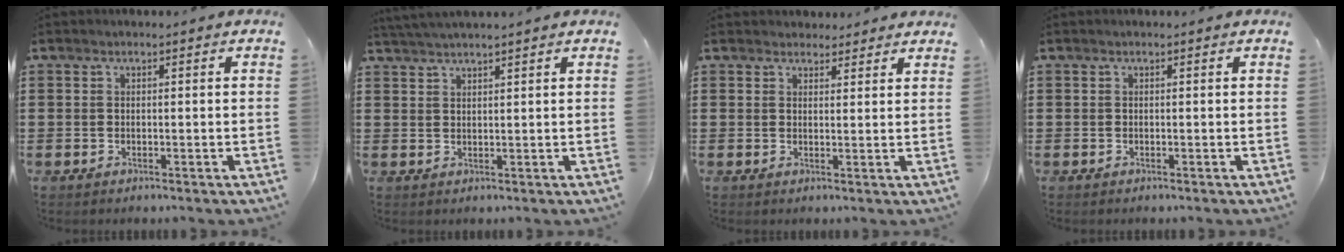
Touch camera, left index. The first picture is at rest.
{"total": 2.0, "force": [1.9, -0.6, 0.4], "torque": [-0.010, 0.000, 0.038]}
{"total": 2.3, "force": [2.1, 0.7, 0.0], "torque": [-0.005, 0.001, 0.042]}
{"total": 0.0}